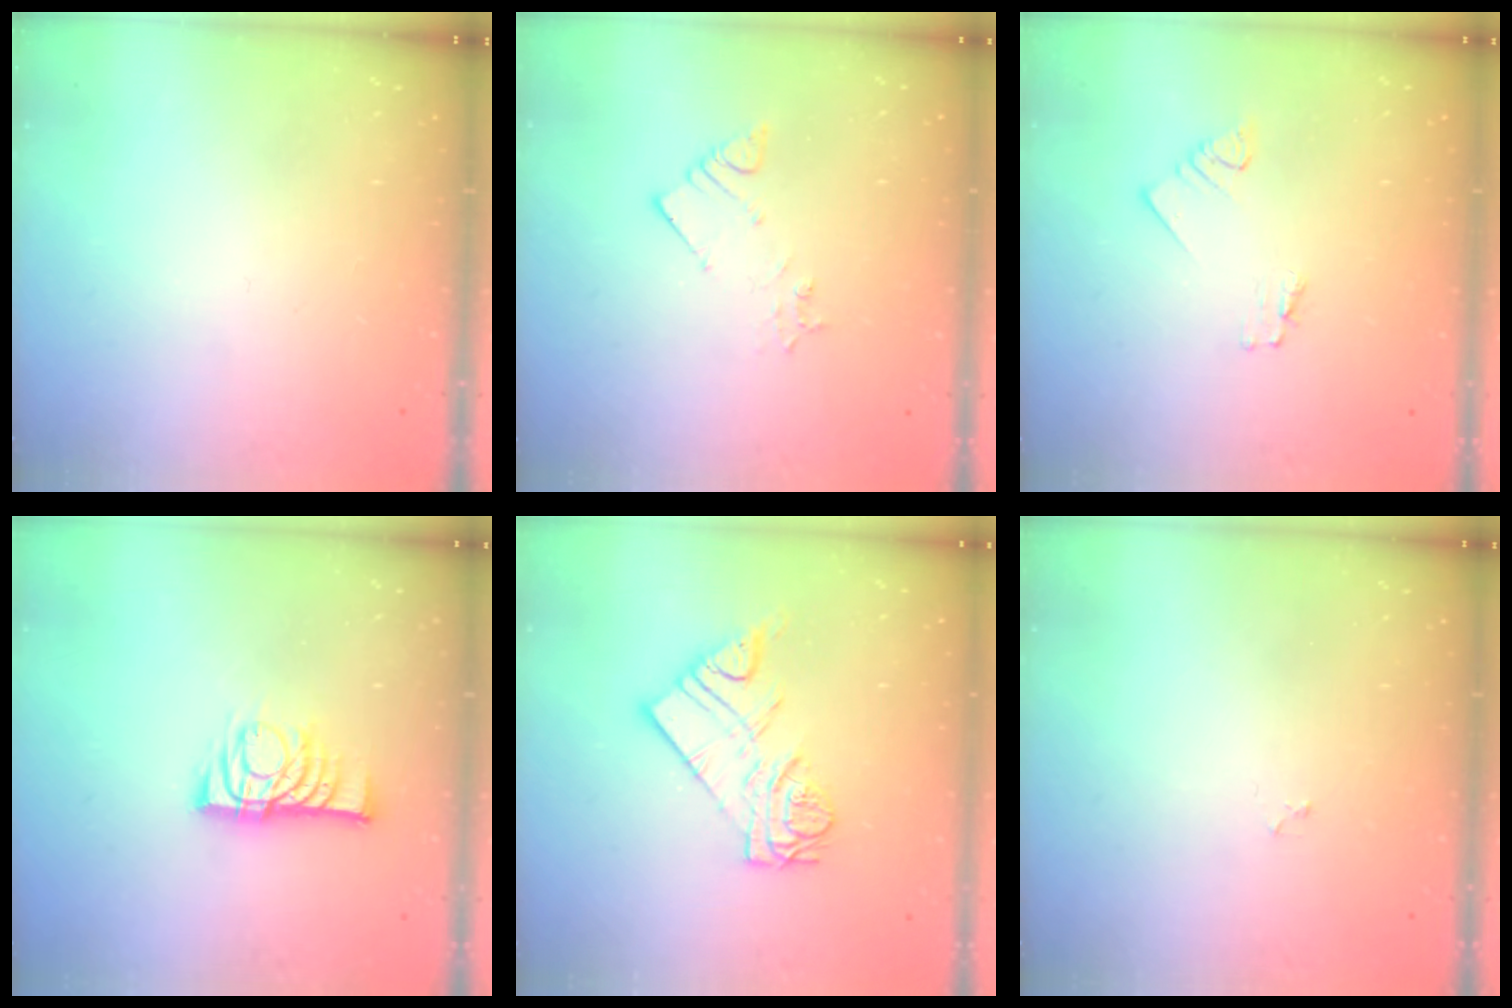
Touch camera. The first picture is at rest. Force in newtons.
{"total": 2.8, "press": 2.7, "slide": 0.5}
{"total": 1.6, "press": 1.6, "slide": 0.1}
{"total": 10.2, "press": 10.1, "slide": 0.8}
{"total": 11.0, "press": 11.0, "slide": 1.1}
{"total": 2.2, "press": 2.1, "slide": 0.3}